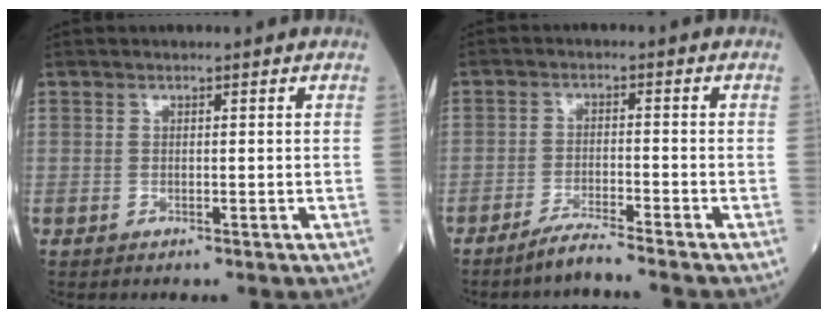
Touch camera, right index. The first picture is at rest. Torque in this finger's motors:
{"motor_torque": [-0.03, -0.24, 0.04, 0.00]}